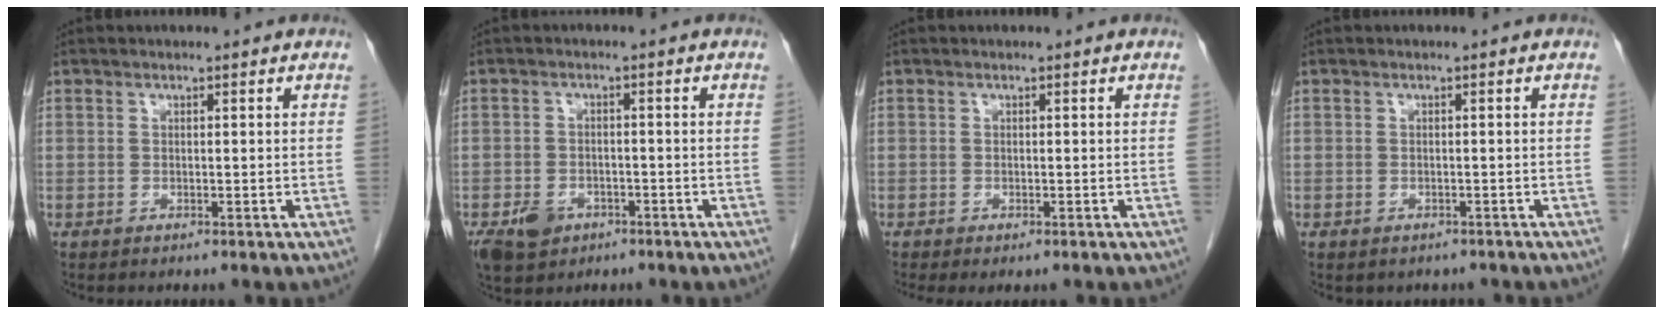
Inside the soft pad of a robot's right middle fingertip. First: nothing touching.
{"total": 5.6, "force": [-3.2, 4.0, 2.5], "torque": [-0.048, -0.002, -0.045]}
{"total": 1.6, "force": [-1.2, 0.4, 0.9], "torque": [-0.012, -0.007, -0.017]}
{"total": 2.3, "force": [-1.9, 1.3, 0.5], "torque": [-0.008, 0.002, -0.020]}